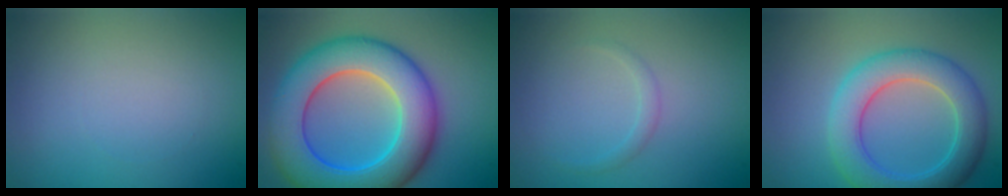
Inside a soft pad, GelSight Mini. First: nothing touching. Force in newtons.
{"total": 11.8, "press": 11.8, "slide": 0.4}
{"total": 0.9, "press": 0.9, "slide": 0.0}
{"total": 6.1, "press": 6.1, "slide": 0.2}